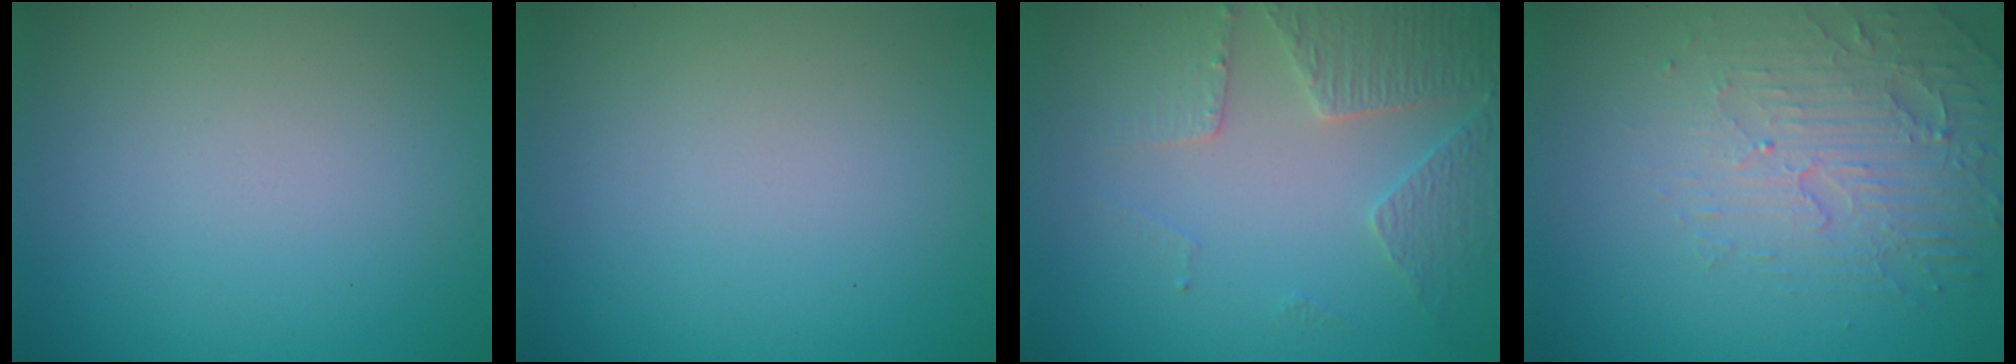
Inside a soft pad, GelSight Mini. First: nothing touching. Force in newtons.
{"total": 0.0}
{"total": 3.7, "press": 3.5, "slide": 1.2}
{"total": 5.1, "press": 3.4, "slide": 3.7}